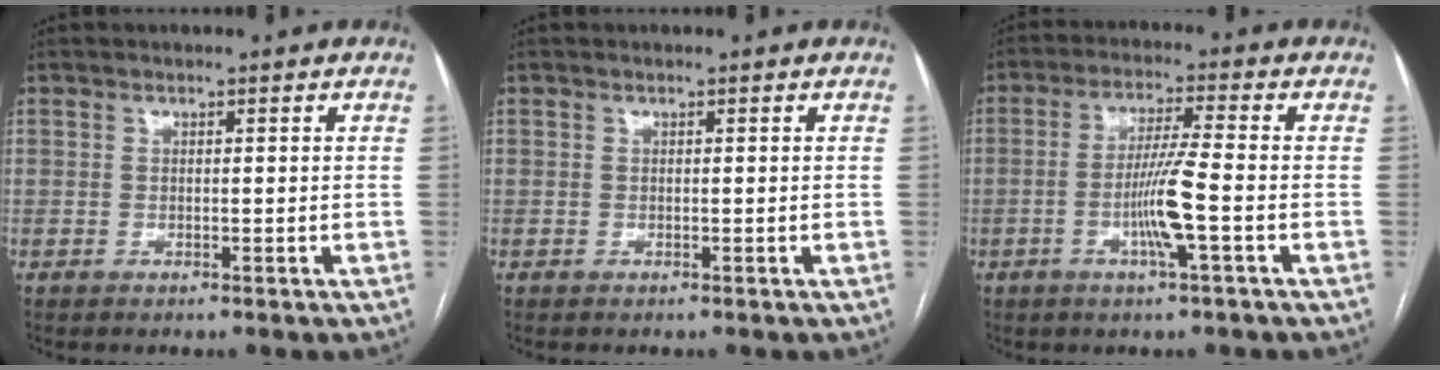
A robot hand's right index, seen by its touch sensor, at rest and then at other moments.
{"total": 0.0}
{"total": 7.5, "force": [-2.1, -0.5, 7.2], "torque": [-0.140, -0.004, -0.042]}